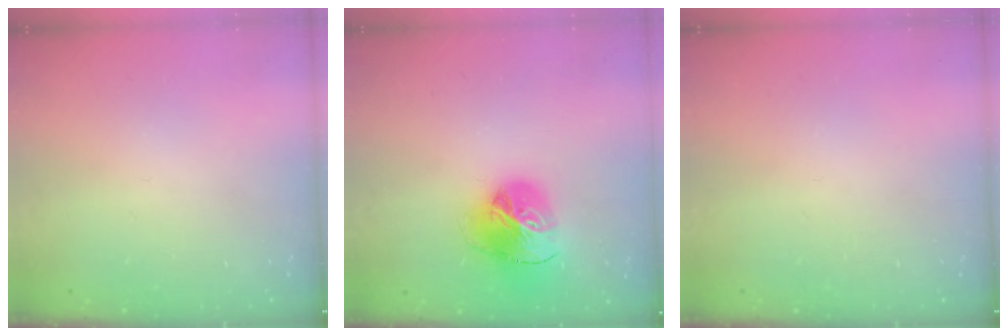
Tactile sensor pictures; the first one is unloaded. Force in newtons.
{"total": 18.4, "press": 18.3, "slide": 2.2}
{"total": 0.0}